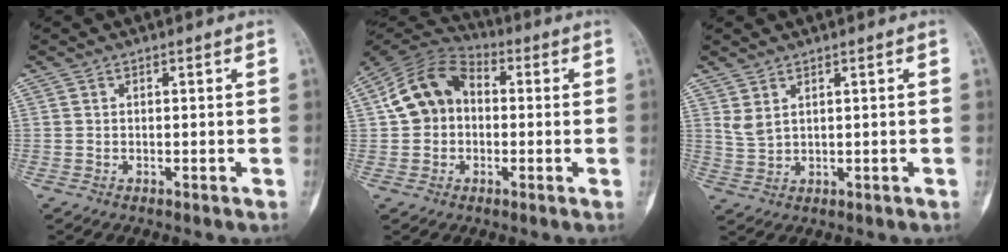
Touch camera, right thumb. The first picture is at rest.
{"total": 11.5, "force": [0.7, 9.0, 7.2], "torque": [-0.116, 0.033, -0.003]}
{"total": 2.9, "force": [1.6, 1.2, 2.1], "torque": [-0.044, -0.007, 0.042]}